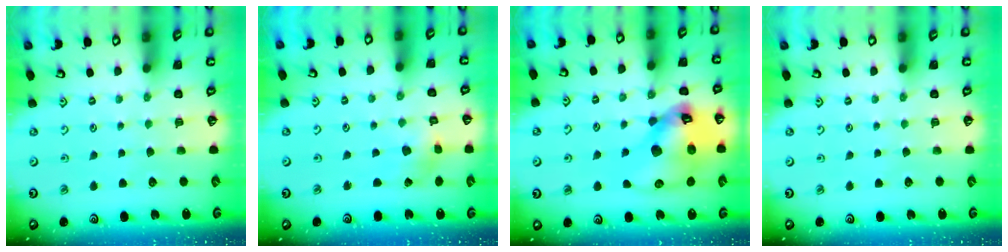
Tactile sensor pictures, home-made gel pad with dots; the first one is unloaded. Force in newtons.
{"total": 2.3, "press": 2.3, "slide": 0.5}
{"total": 20.9, "press": 20.7, "slide": 2.7}
{"total": 0.0}